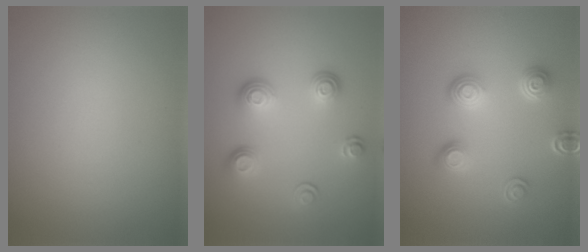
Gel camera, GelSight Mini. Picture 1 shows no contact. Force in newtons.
{"total": 3.6, "press": 2.8, "slide": 2.3}
{"total": 3.7, "press": 2.9, "slide": 2.3}